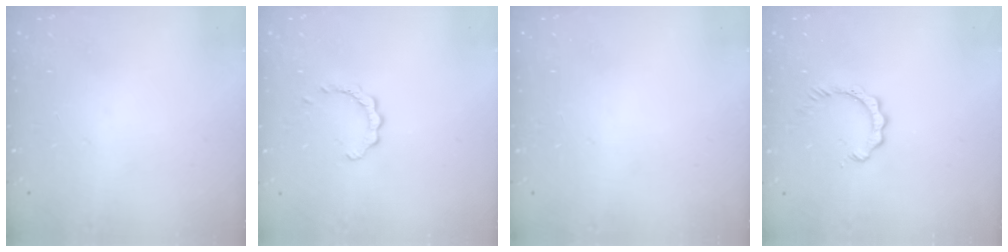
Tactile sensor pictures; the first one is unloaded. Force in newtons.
{"total": 2.9, "press": 2.9, "slide": 0.3}
{"total": 0.0}
{"total": 3.1, "press": 3.1, "slide": 0.2}